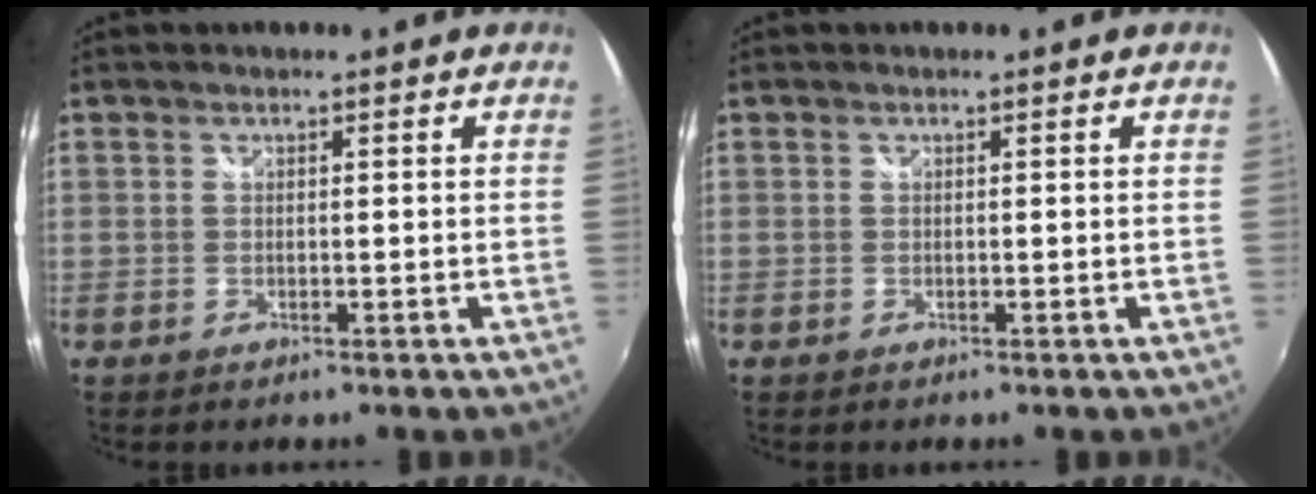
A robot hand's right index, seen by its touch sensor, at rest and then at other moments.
{"total": 0.0}